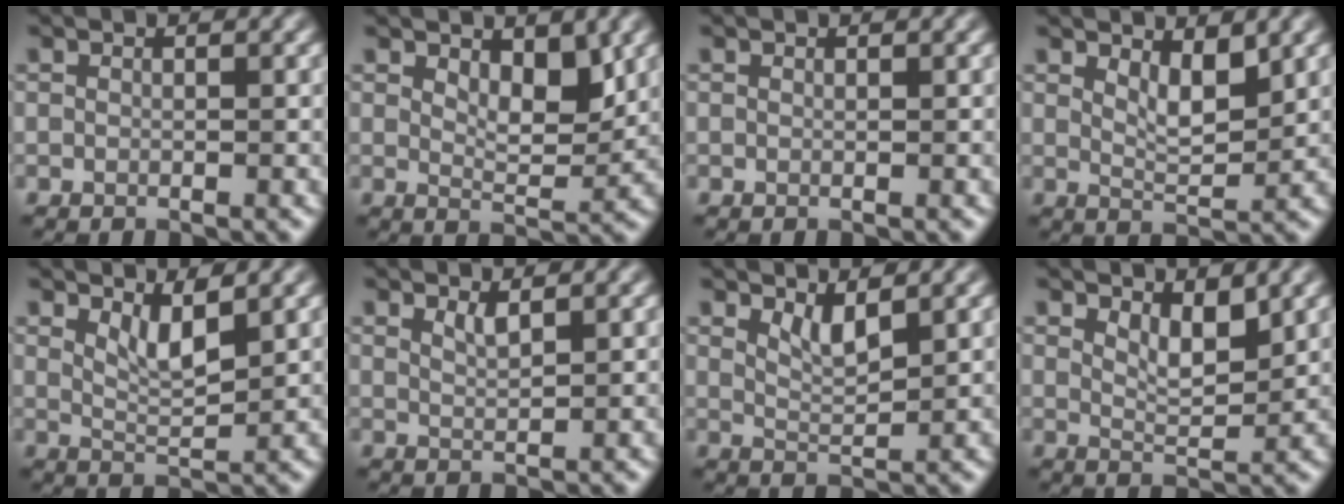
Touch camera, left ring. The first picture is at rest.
{"total": 3.7, "force": [1.8, 1.6, 2.8], "torque": [-0.048, -0.010, 0.030]}
{"total": 0.0}
{"total": 3.1, "force": [1.7, 1.0, 2.4], "torque": [-0.043, -0.008, 0.032]}
{"total": 2.8, "force": [1.6, 0.7, 2.2], "torque": [-0.041, -0.012, 0.033]}
{"total": 1.3, "force": [0.9, 0.3, 0.9], "torque": [-0.017, -0.002, 0.017]}
{"total": 2.4, "force": [1.5, 0.6, 1.7], "torque": [-0.033, -0.011, 0.032]}
{"total": 3.1, "force": [1.8, 1.1, 2.3], "torque": [-0.040, -0.009, 0.033]}